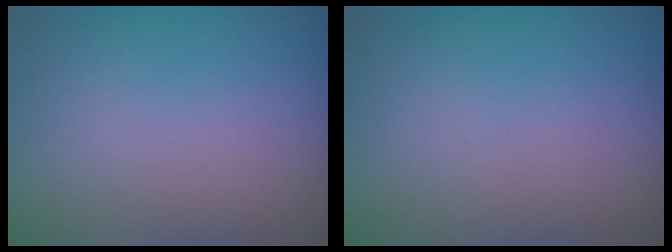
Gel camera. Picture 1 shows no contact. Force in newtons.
{"total": 0.0}